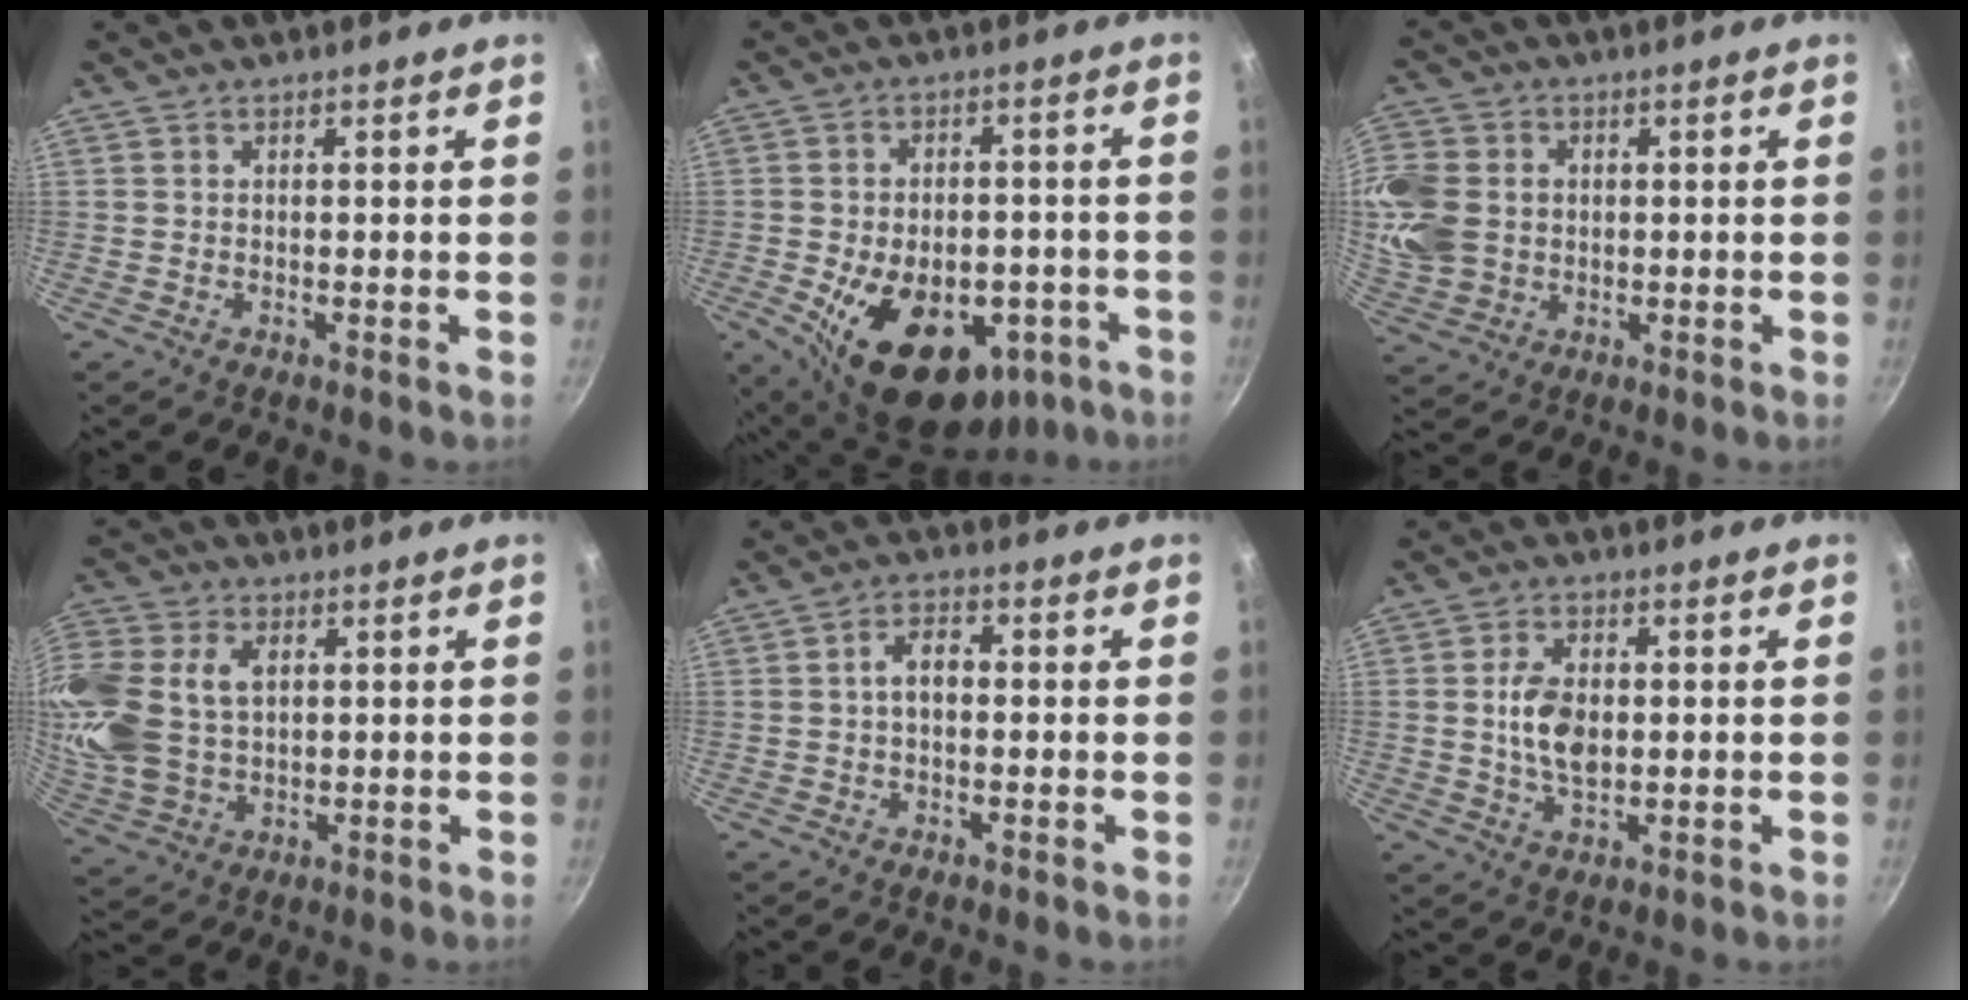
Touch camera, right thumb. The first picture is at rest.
{"total": 20.0, "force": [-7.0, 12.8, 13.6], "torque": [-0.185, 0.017, -0.084]}
{"total": 14.1, "force": [1.0, 11.9, 7.5], "torque": [-0.162, 0.001, 0.019]}
{"total": 19.1, "force": [3.6, 13.8, 12.7], "torque": [-0.296, 0.013, 0.073]}
{"total": 4.2, "force": [-0.1, 2.6, 3.3], "torque": [-0.048, 0.017, -0.007]}
{"total": 7.6, "force": [0.2, 4.6, 6.1], "torque": [-0.105, -0.002, 0.004]}